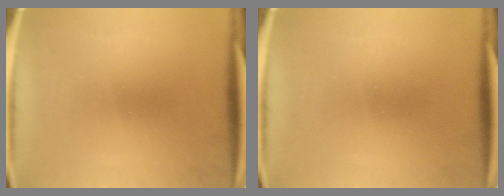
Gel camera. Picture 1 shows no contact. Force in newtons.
{"total": 0.0}